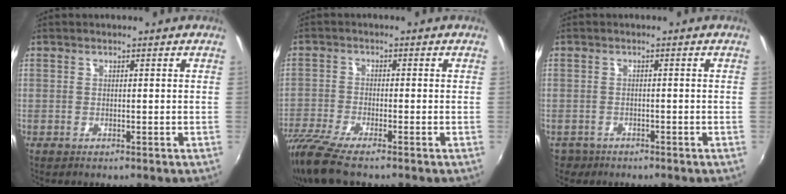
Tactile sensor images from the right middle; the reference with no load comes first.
{"total": 9.1, "force": [-7.4, 1.1, 5.3], "torque": [-0.132, -0.040, -0.139]}
{"total": 2.9, "force": [-1.9, 2.1, 0.5], "torque": [-0.020, -0.005, -0.032]}